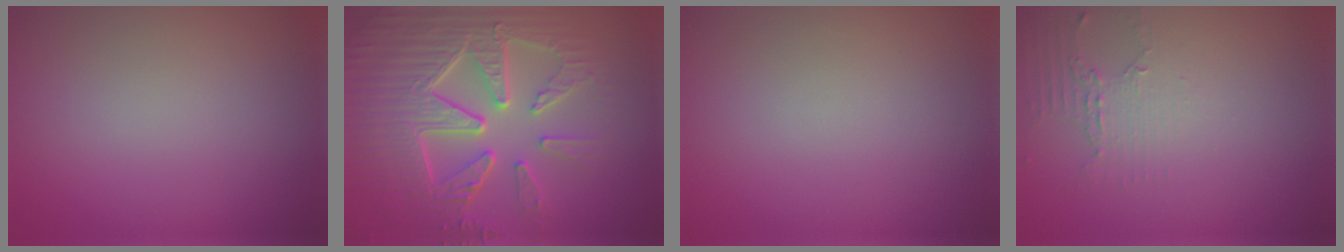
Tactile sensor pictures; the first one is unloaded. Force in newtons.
{"total": 9.8, "press": 6.6, "slide": 7.3}
{"total": 0.0}
{"total": 2.2, "press": 1.6, "slide": 1.5}